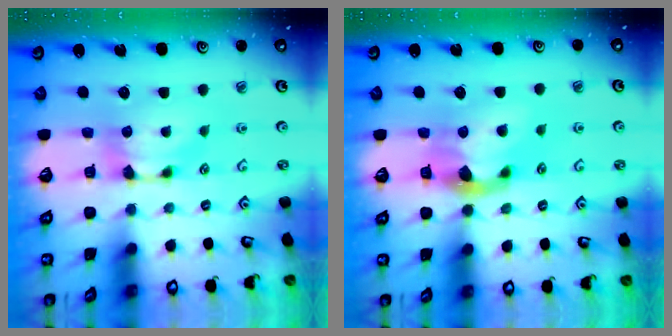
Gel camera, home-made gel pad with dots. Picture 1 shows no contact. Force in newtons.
{"total": 3.9, "press": 3.5, "slide": 1.7}